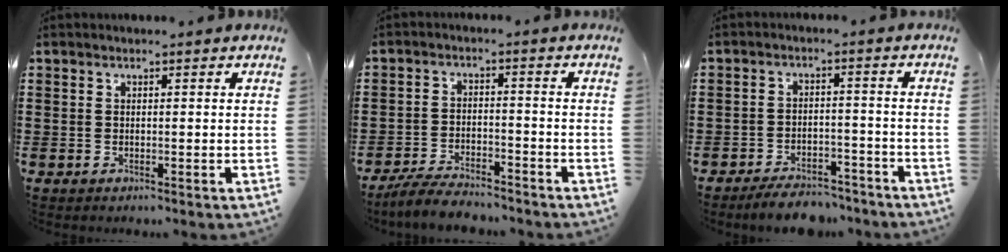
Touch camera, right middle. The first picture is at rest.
{"total": 5.0, "force": [-4.7, 0.6, 1.5], "torque": [-0.030, 0.002, -0.093]}
{"total": 4.8, "force": [-4.6, 0.7, 1.0], "torque": [-0.015, 0.009, -0.092]}